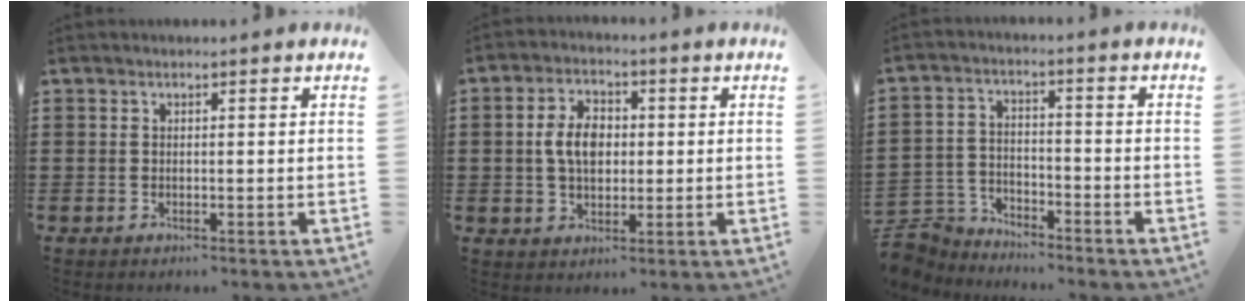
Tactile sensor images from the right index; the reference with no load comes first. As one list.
[{"total": 6.2, "force": [0.3, 3.9, 4.8], "torque": [-0.106, 0.014, 0.001]}, {"total": 5.2, "force": [-5.0, 1.7, 0.1], "torque": [-0.027, 0.005, -0.108]}]